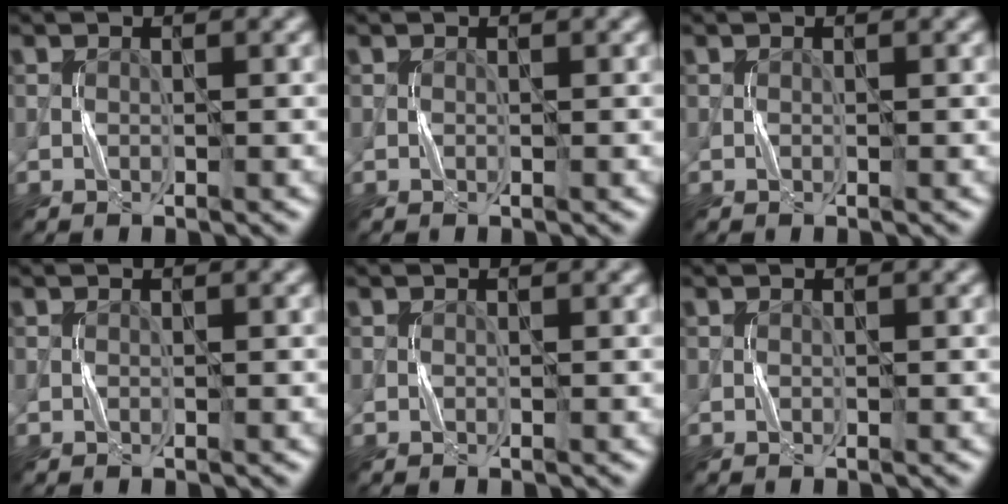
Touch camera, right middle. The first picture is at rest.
{"total": 0.0}
{"total": 0.0}
{"total": 0.0}
{"total": 0.0}
{"total": 0.0}